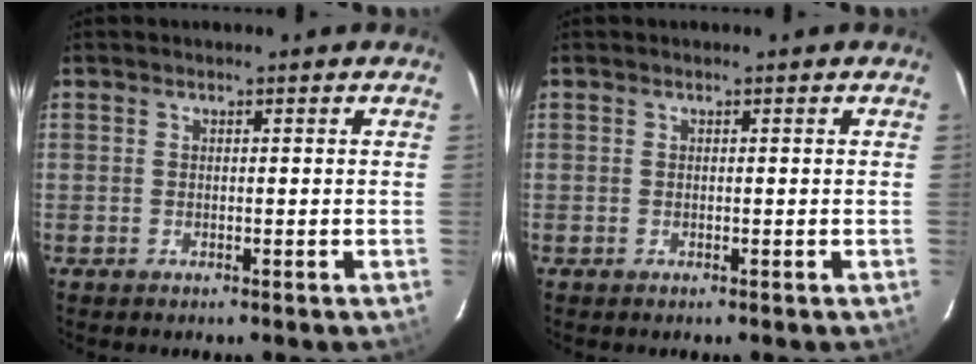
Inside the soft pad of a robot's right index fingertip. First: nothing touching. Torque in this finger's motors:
{"motor_torque": [0.00, 0.00, 0.05, 0.00]}